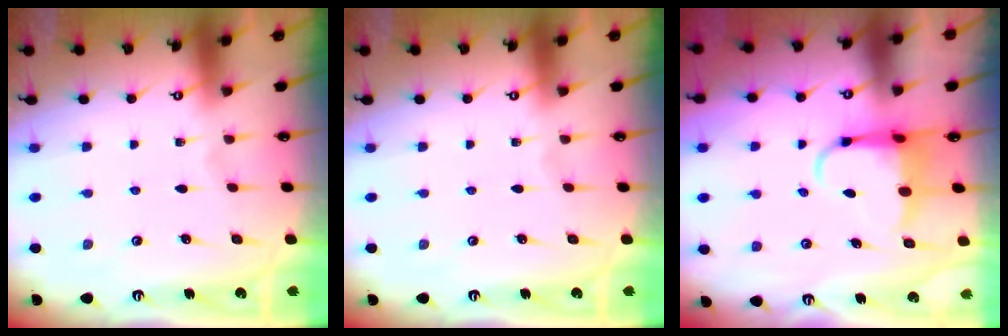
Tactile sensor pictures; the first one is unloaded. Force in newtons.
{"total": 0.0}
{"total": 5.5, "press": 5.4, "slide": 1.3}